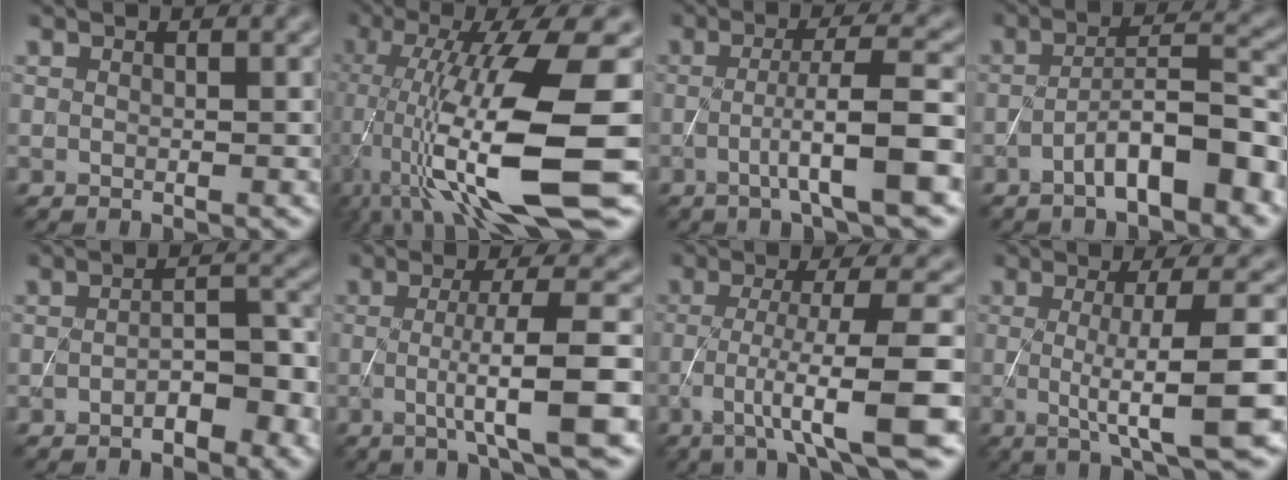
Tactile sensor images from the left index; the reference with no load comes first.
{"total": 13.6, "force": [-2.5, 3.2, 12.9], "torque": [-0.240, -0.010, -0.034]}
{"total": 6.2, "force": [-1.7, 0.7, 5.9], "torque": [-0.092, 0.007, -0.032]}
{"total": 6.3, "force": [-3.3, 1.4, 5.1], "torque": [-0.086, 0.018, -0.054]}
{"total": 3.5, "force": [-1.9, 1.2, 2.8], "torque": [-0.046, 0.008, -0.026]}
{"total": 7.1, "force": [-1.3, 1.0, 6.9], "torque": [-0.108, 0.004, -0.022]}
{"total": 8.2, "force": [-3.3, 0.9, 7.4], "torque": [-0.118, 0.004, -0.054]}
{"total": 7.8, "force": [-0.8, 1.5, 7.7], "torque": [-0.112, -0.006, -0.009]}